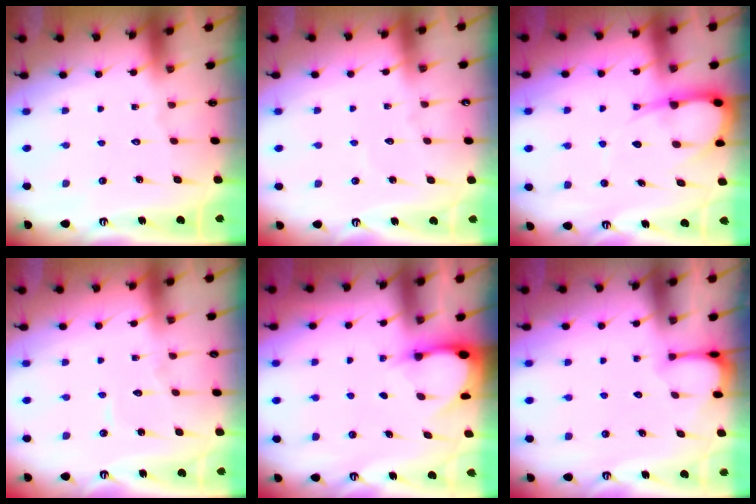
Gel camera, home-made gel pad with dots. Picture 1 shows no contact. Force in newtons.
{"total": 2.9, "press": 2.9, "slide": 0.2}
{"total": 7.7, "press": 7.6, "slide": 1.1}
{"total": 4.9, "press": 4.9, "slide": 0.3}
{"total": 3.1, "press": 3.1, "slide": 0.3}
{"total": 2.0, "press": 2.0, "slide": 0.2}